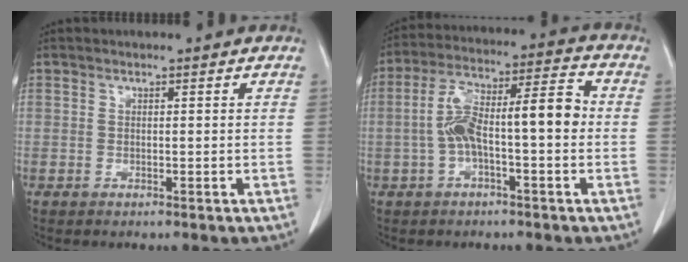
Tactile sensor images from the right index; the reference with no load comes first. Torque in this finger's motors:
{"motor_torque": [0.38, -0.04, 0.47, 0.13]}